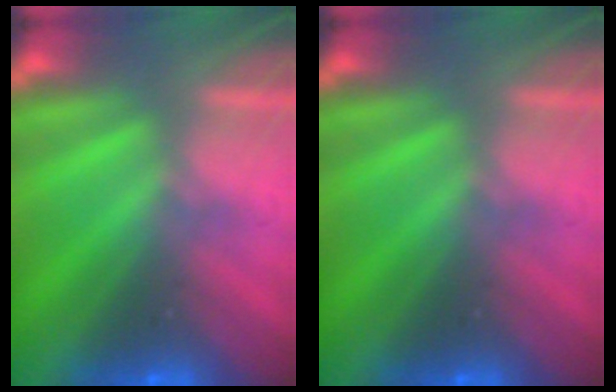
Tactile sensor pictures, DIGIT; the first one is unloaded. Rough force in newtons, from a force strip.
{"total": 0.0}